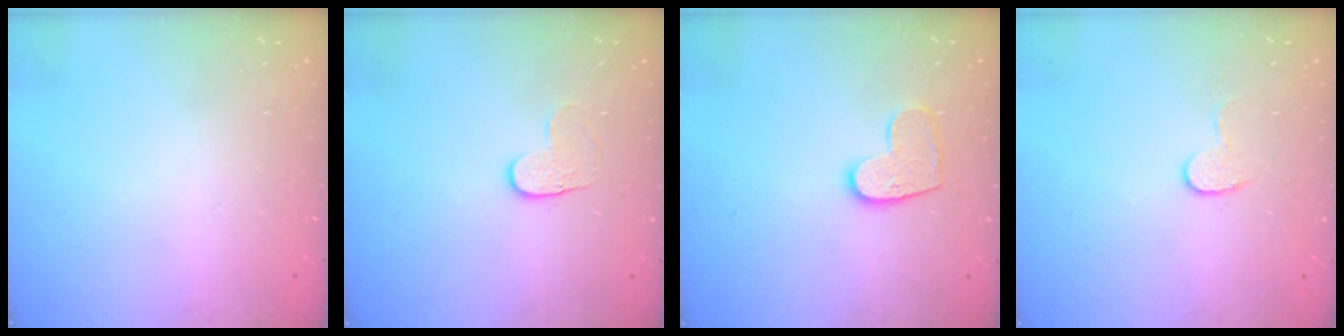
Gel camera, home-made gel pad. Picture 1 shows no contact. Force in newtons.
{"total": 4.0, "press": 4.0, "slide": 0.4}
{"total": 9.3, "press": 9.3, "slide": 0.4}
{"total": 6.2, "press": 6.1, "slide": 0.6}